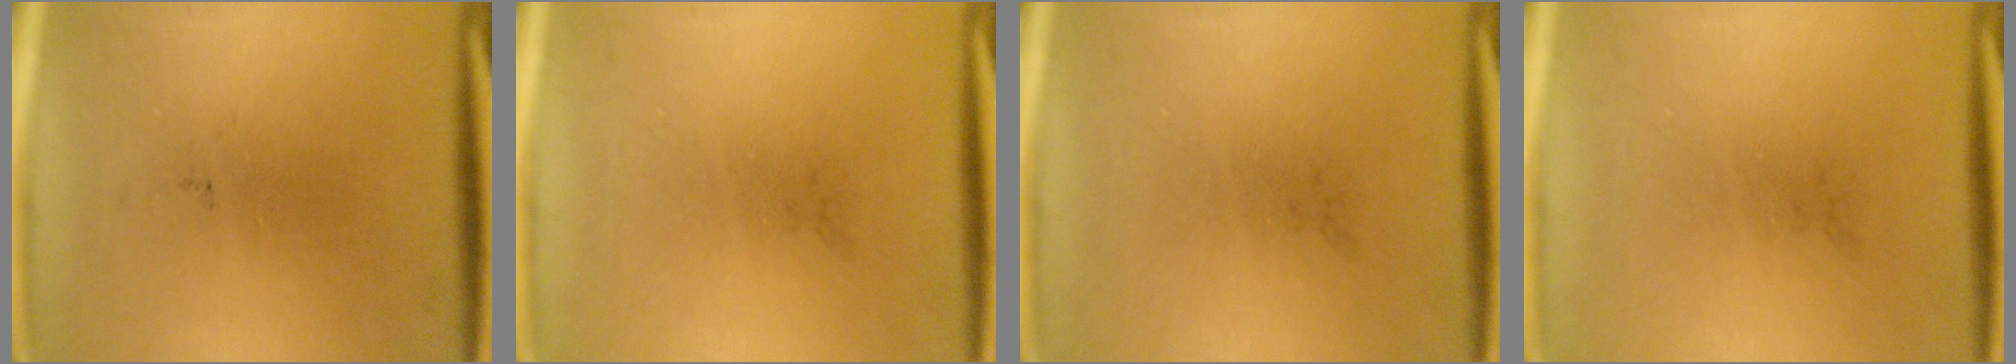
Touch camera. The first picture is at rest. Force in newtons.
{"total": 0.0}
{"total": 0.0}
{"total": 0.0}